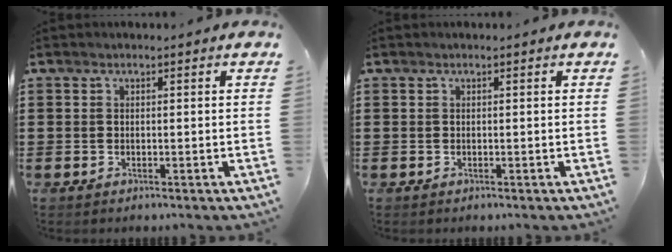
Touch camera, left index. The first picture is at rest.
{"total": 0.0}